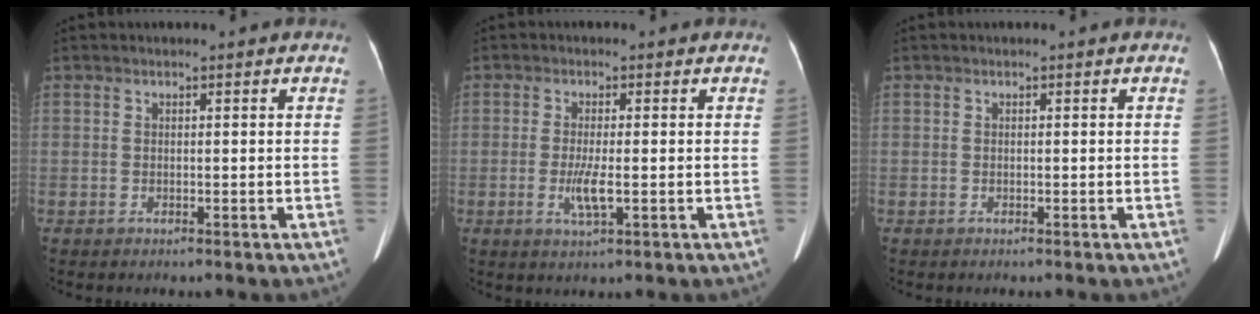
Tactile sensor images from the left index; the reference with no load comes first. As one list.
[{"total": 3.4, "force": [-0.7, 0.5, 3.3], "torque": [-0.070, -0.006, -0.011]}, {"total": 0.0}]